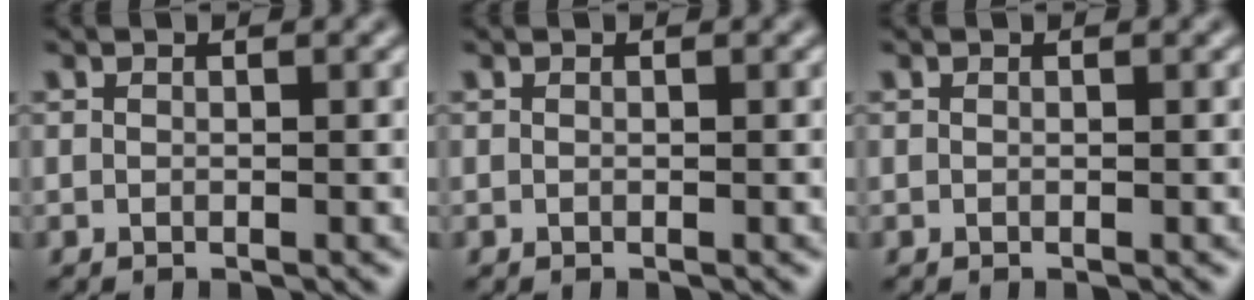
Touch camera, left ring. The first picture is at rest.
{"total": 0.0}
{"total": 0.0}